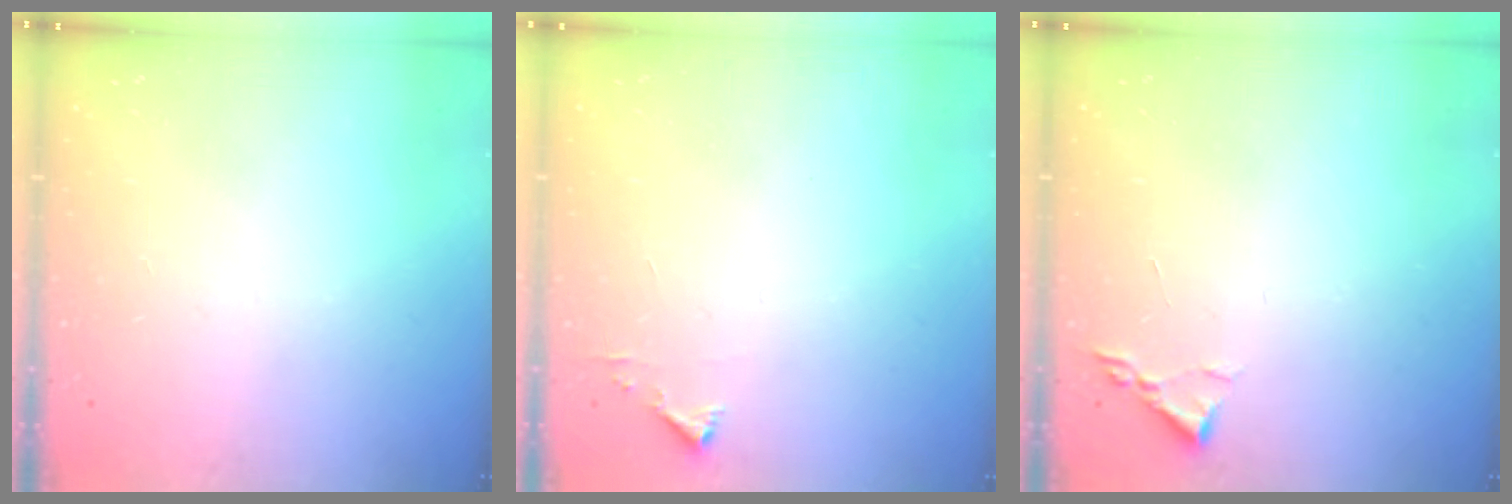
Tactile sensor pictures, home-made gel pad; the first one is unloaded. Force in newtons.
{"total": 2.3, "press": 2.3, "slide": 0.2}
{"total": 1.8, "press": 1.8, "slide": 0.3}